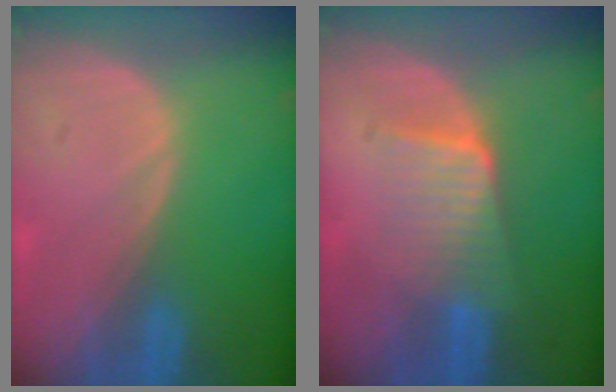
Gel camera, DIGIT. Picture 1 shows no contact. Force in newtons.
{"total": 6.3, "press": 5.6, "slide": 2.8}